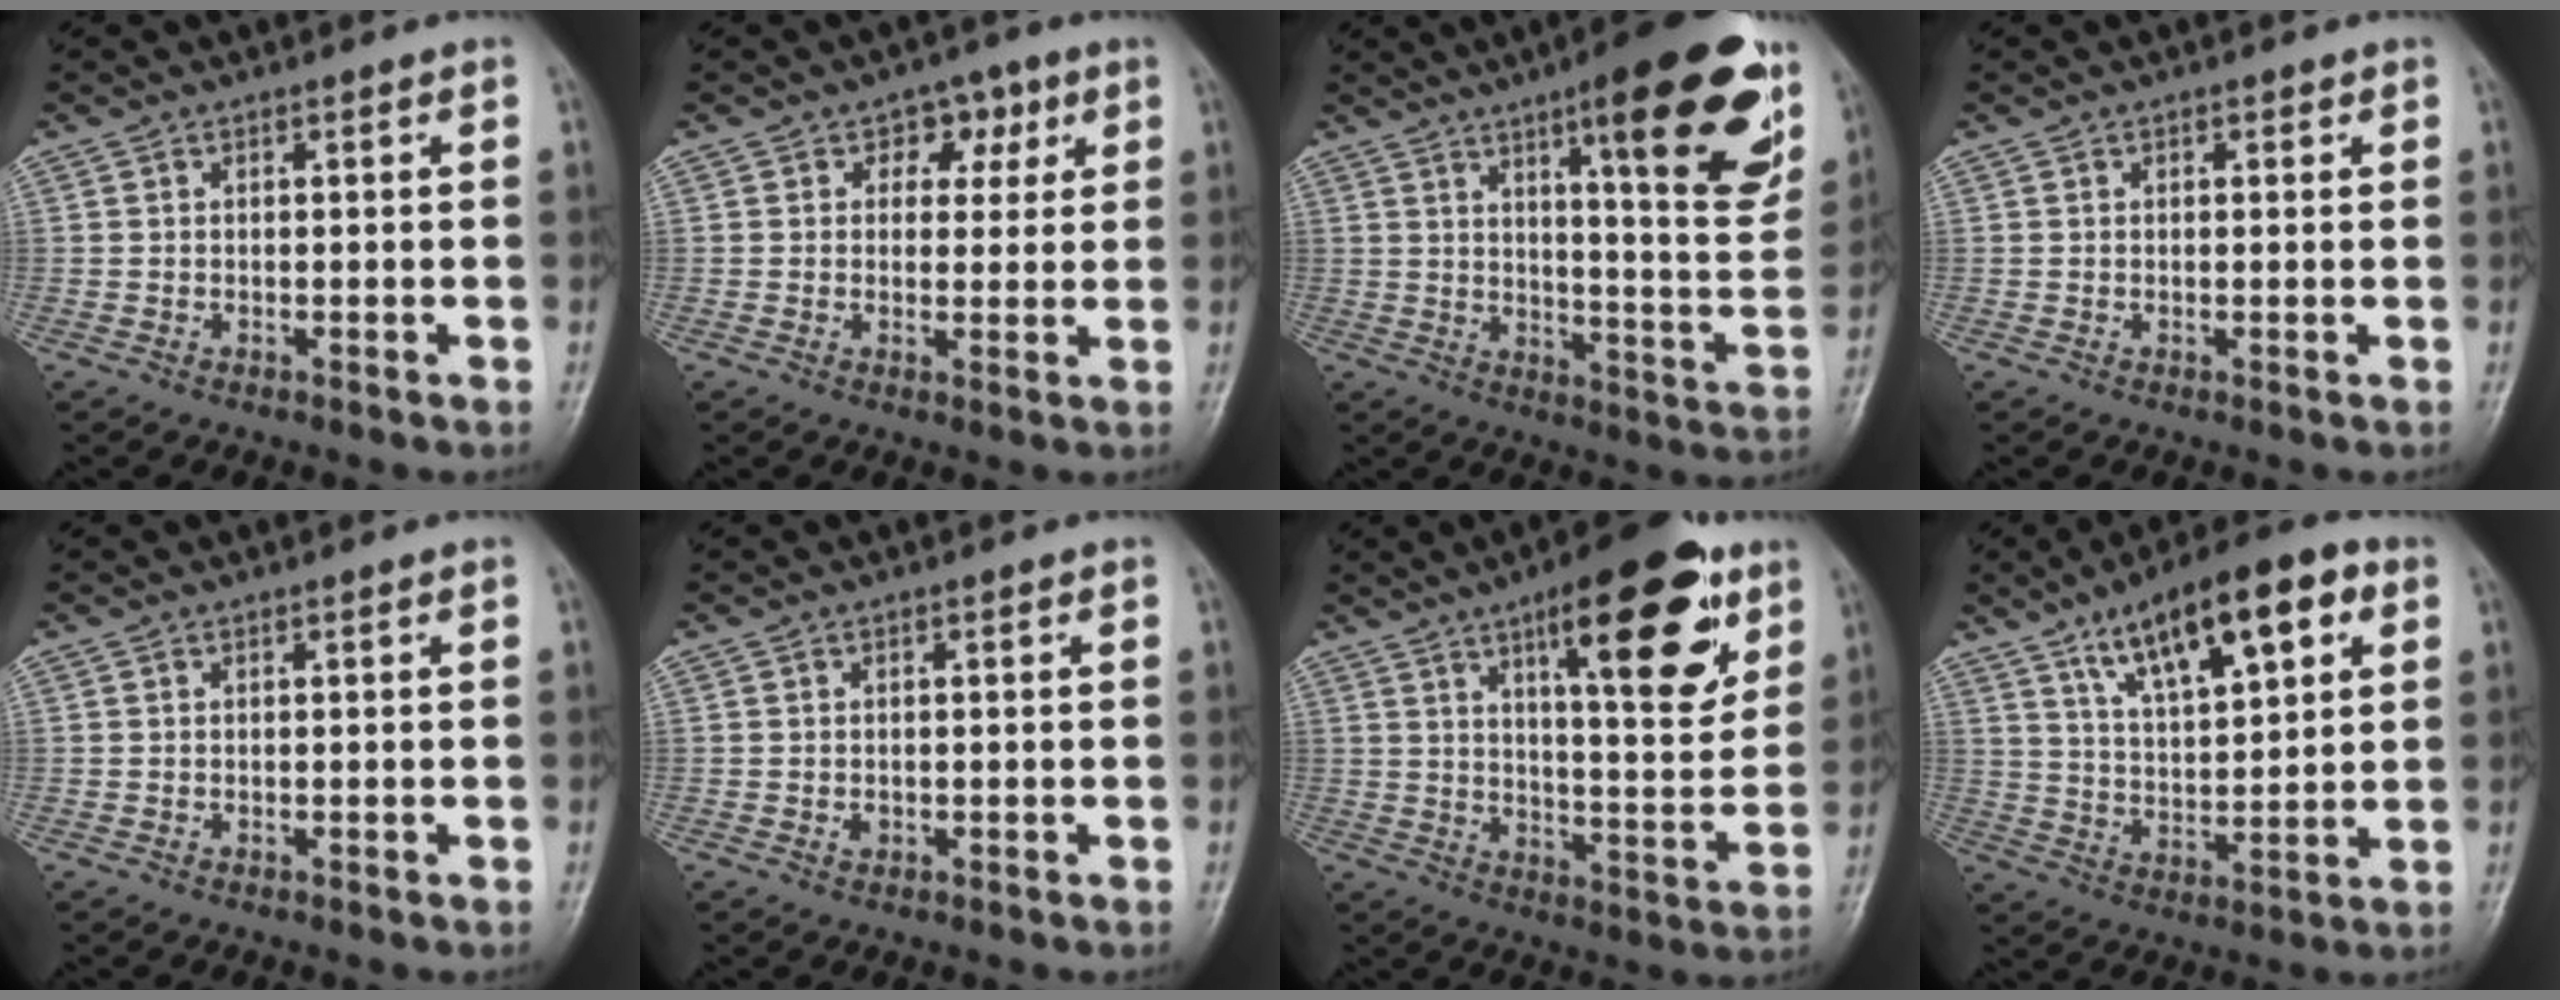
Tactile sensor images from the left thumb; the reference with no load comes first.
{"total": 5.4, "force": [2.3, 4.0, 2.8], "torque": [0.003, -0.002, 0.025]}
{"total": 22.9, "force": [12.3, 5.3, 18.6], "torque": [-0.213, -0.050, 0.171]}
{"total": 0.9, "force": [0.5, 0.6, 0.5], "torque": [-0.002, 0.000, 0.003]}
{"total": 0.0}
{"total": 0.8, "force": [-0.3, 0.7, 0.3], "torque": [-0.001, 0.000, -0.004]}
{"total": 19.7, "force": [10.0, 6.4, 15.7], "torque": [-0.186, -0.042, 0.146]}
{"total": 17.1, "force": [8.4, 6.4, 13.5], "torque": [-0.184, -0.016, 0.138]}